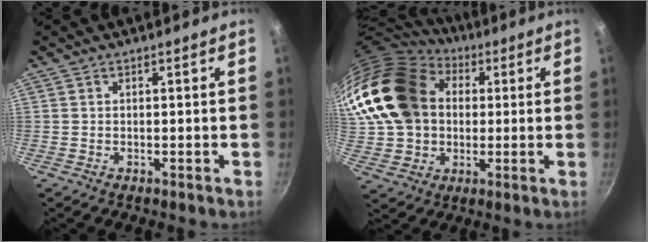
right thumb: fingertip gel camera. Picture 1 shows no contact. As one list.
[{"total": 25.0, "force": [5.3, 19.3, 15.0], "torque": [-0.296, 0.035, 0.101]}]